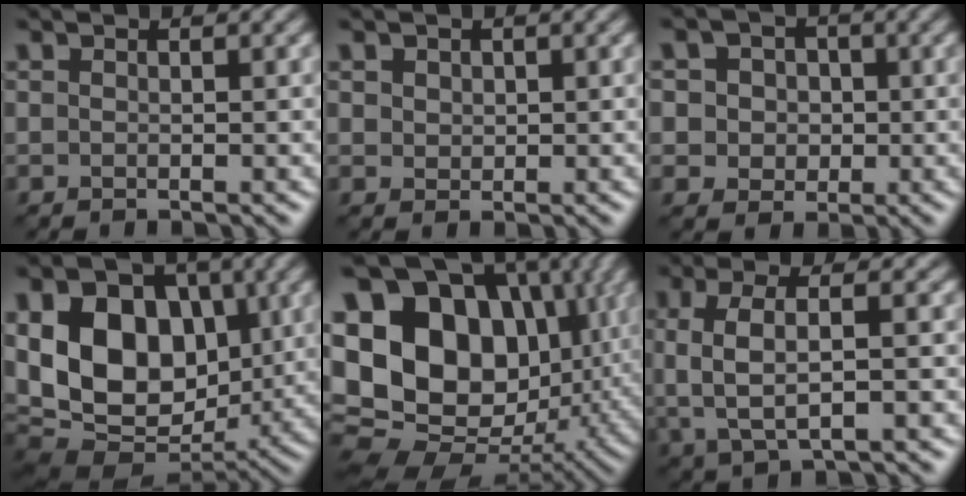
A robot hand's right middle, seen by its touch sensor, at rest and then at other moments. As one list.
[{"total": 1.2, "force": [0.6, 1.0, 0.4], "torque": [-0.005, -0.001, 0.013]}, {"total": 5.3, "force": [1.3, 4.7, 2.2], "torque": [-0.033, 0.024, 0.004]}, {"total": 15.1, "force": [1.7, 10.6, 10.7], "torque": [-0.176, 0.008, 0.020]}, {"total": 19.6, "force": [3.6, 14.9, 12.2], "torque": [-0.231, 0.021, 0.073]}, {"total": 5.0, "force": [0.2, 2.0, 4.5], "torque": [-0.091, 0.003, 0.002]}]